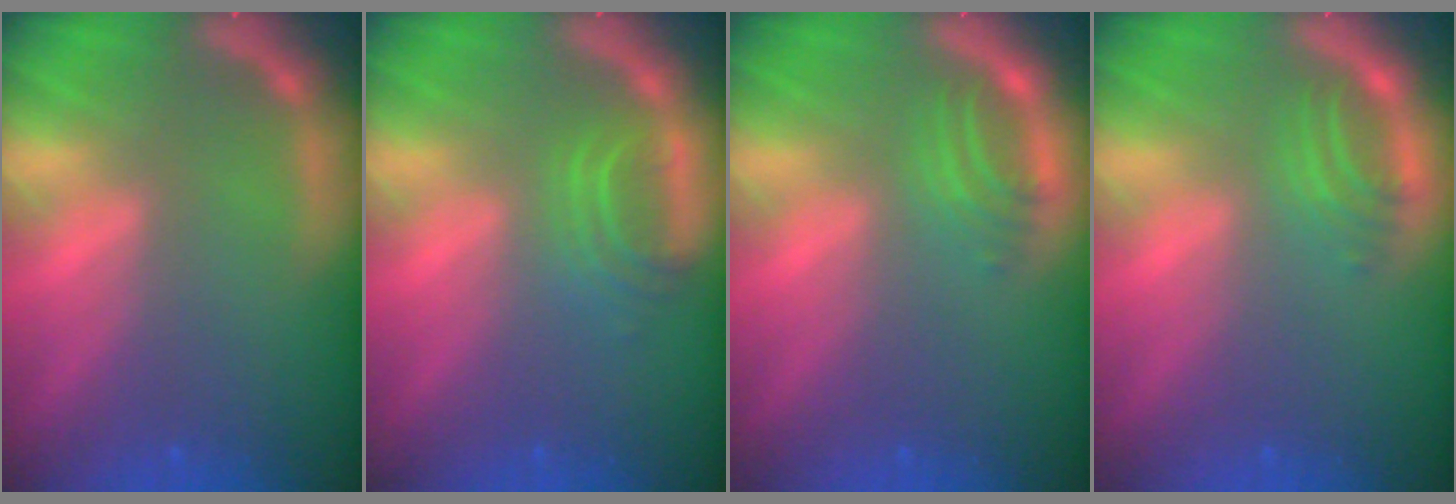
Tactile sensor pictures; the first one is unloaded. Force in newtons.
{"total": 2.9}
{"total": 2.5}
{"total": 2.5}